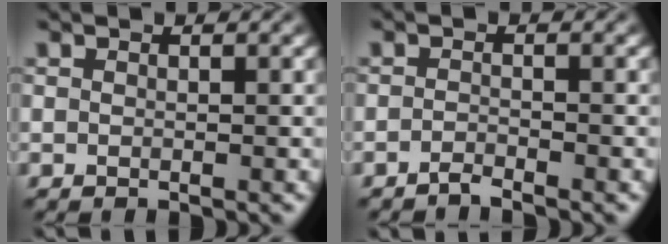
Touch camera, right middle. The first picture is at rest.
{"total": 1.1, "force": [-1.0, 0.1, 0.5], "torque": [-0.008, 0.003, -0.023]}